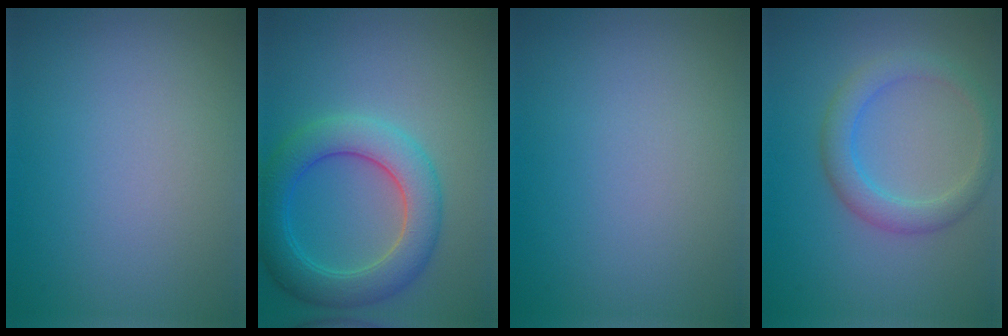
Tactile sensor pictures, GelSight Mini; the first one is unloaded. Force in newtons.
{"total": 5.8, "press": 5.8, "slide": 0.2}
{"total": 0.0}
{"total": 3.1, "press": 3.1, "slide": 0.1}